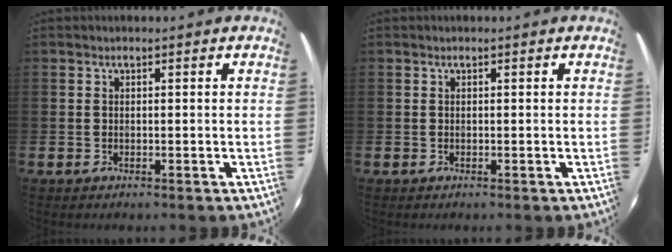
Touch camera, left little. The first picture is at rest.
{"total": 0.0}